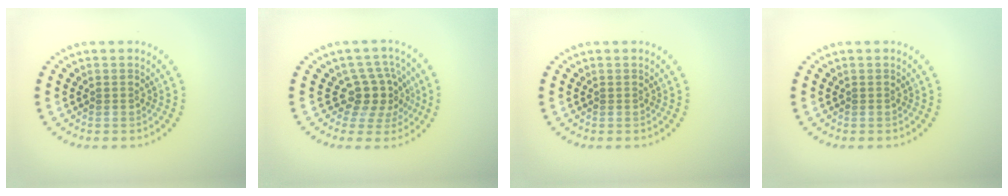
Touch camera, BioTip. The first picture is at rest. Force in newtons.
{"total": 3.8, "press": 2.7, "slide": 2.6}
{"total": 0.0}
{"total": 0.0}